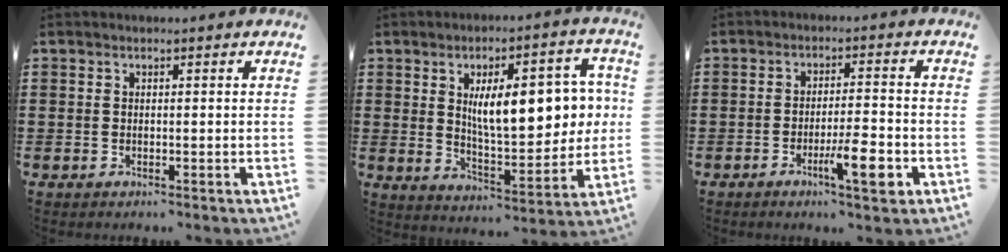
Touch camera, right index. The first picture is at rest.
{"total": 12.4, "force": [2.6, 5.2, 11.0], "torque": [-0.167, 0.002, 0.040]}
{"total": 7.1, "force": [-3.3, 1.2, 6.2], "torque": [-0.107, -0.007, -0.055]}